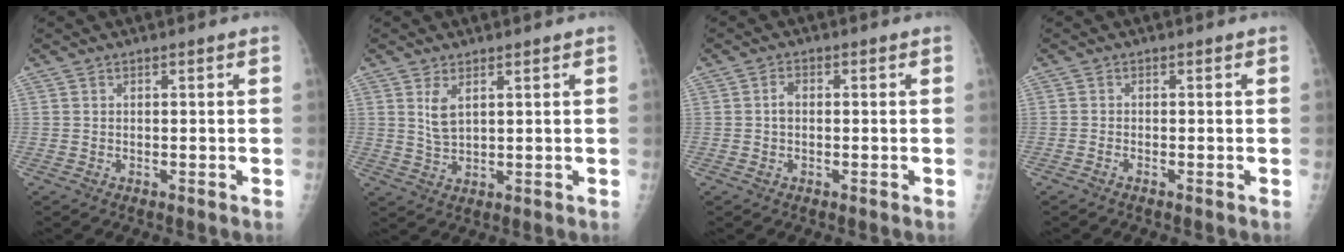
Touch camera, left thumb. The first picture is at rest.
{"total": 3.6, "force": [1.7, 1.7, 2.8], "torque": [-0.051, -0.012, 0.040]}
{"total": 2.2, "force": [-0.1, 1.4, 1.6], "torque": [-0.027, 0.006, -0.007]}
{"total": 0.6, "force": [-0.5, 0.0, 0.3], "torque": [-0.008, 0.000, -0.012]}